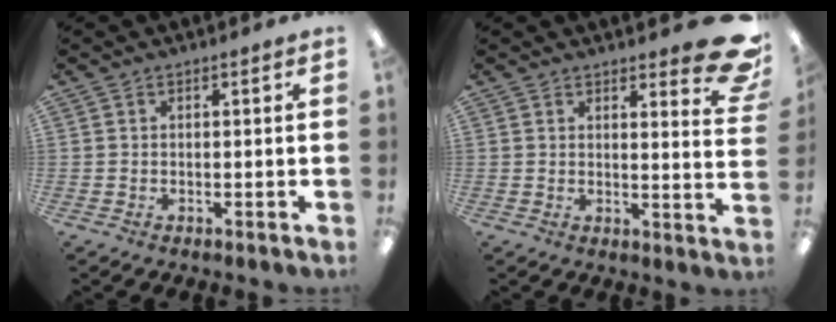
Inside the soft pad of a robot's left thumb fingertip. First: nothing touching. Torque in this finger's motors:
{"motor_torque": [0.57, -0.18, 0.38, -0.62, 0.02]}